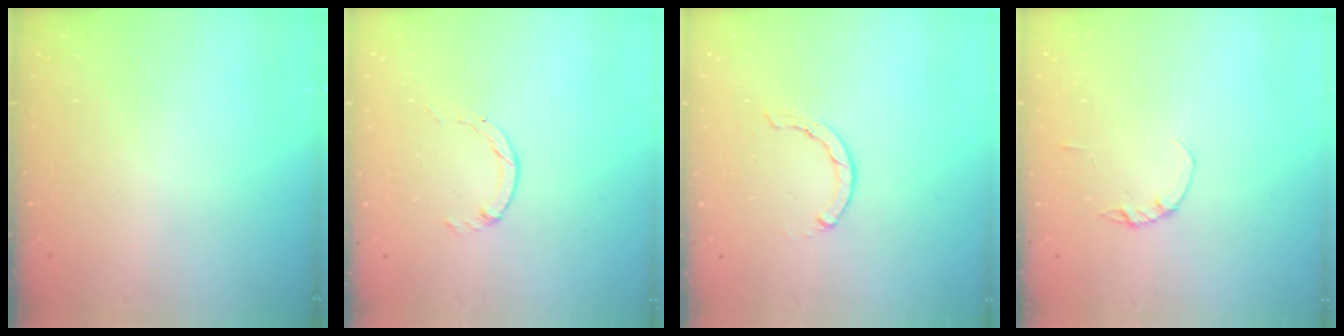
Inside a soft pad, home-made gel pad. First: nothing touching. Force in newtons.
{"total": 0.0}
{"total": 1.5, "press": 1.5, "slide": 0.2}
{"total": 1.4, "press": 1.3, "slide": 0.3}